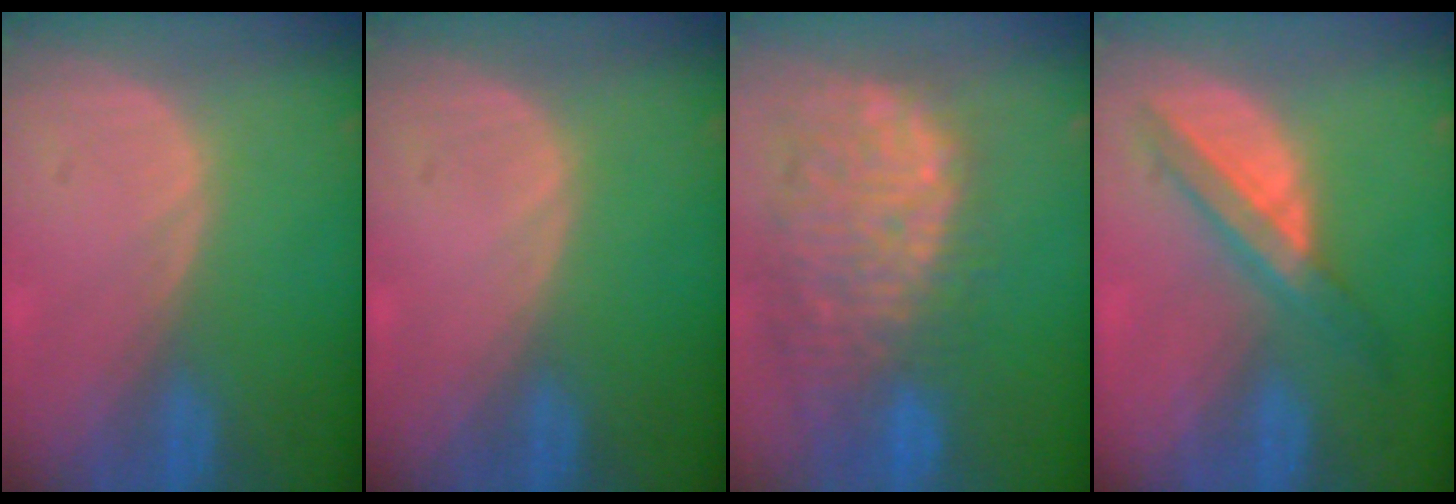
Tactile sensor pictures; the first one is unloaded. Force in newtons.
{"total": 0.0}
{"total": 13.1, "press": 11.2, "slide": 6.8}
{"total": 5.7, "press": 5.6, "slide": 1.3}